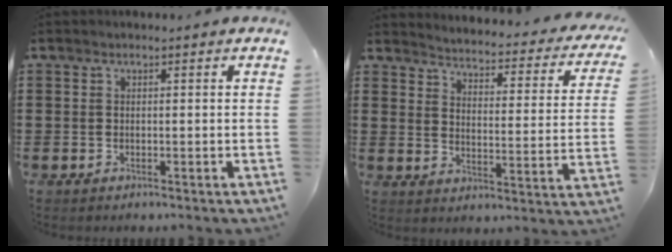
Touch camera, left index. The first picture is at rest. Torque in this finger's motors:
{"motor_torque": [2.14, 0.00, 0.14, 0.02]}